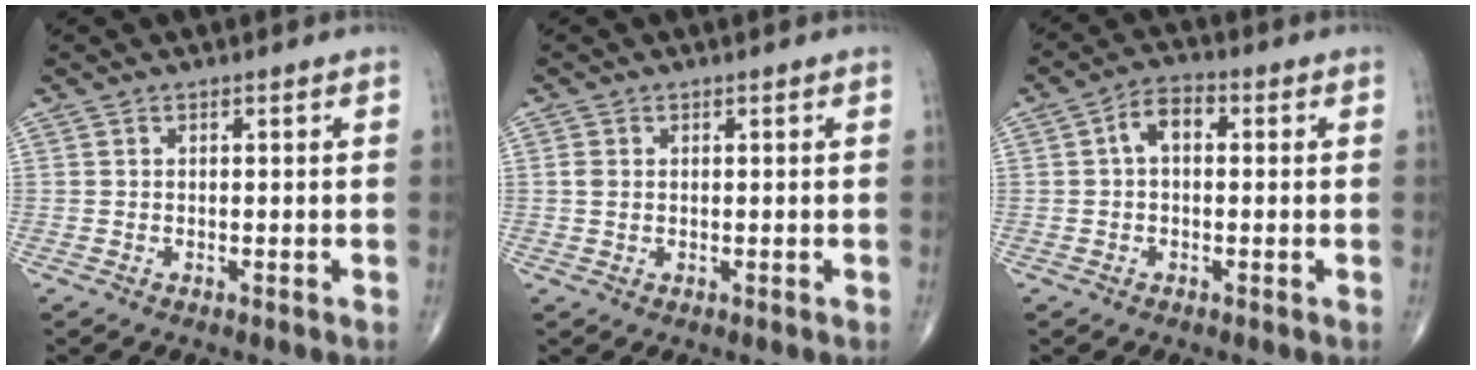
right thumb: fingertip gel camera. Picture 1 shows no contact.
{"total": 1.6, "force": [0.2, 1.2, 1.0], "torque": [-0.020, 0.000, 0.006]}
{"total": 5.2, "force": [0.6, 3.2, 4.1], "torque": [-0.062, 0.019, 0.001]}